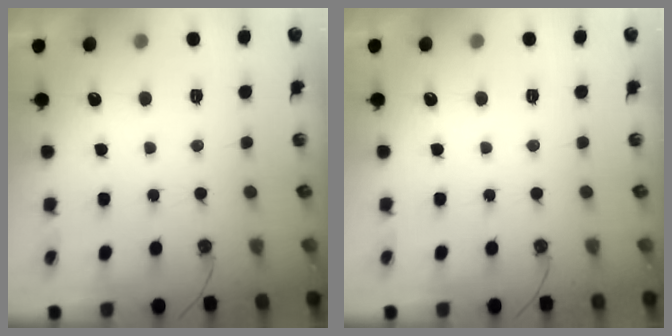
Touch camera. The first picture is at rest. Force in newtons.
{"total": 0.0}